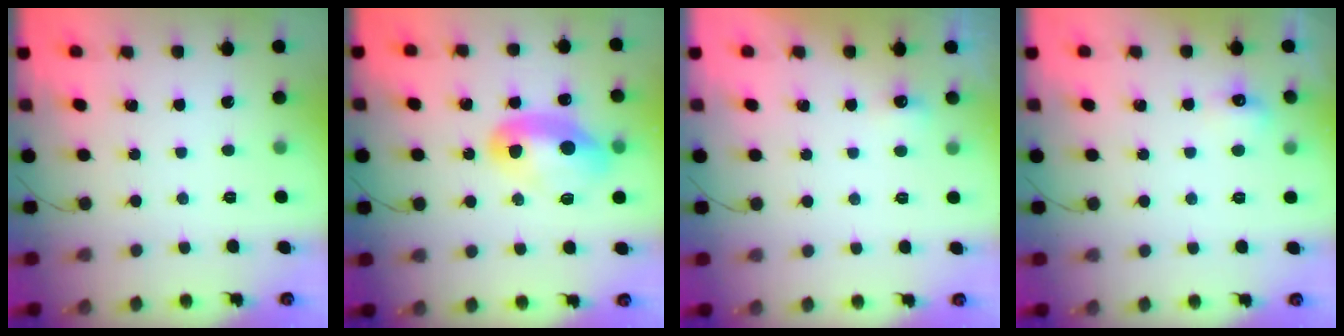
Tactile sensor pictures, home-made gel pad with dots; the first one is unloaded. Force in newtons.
{"total": 12.2, "press": 12.2, "slide": 1.0}
{"total": 3.7, "press": 3.6, "slide": 1.1}
{"total": 4.9, "press": 4.7, "slide": 1.3}